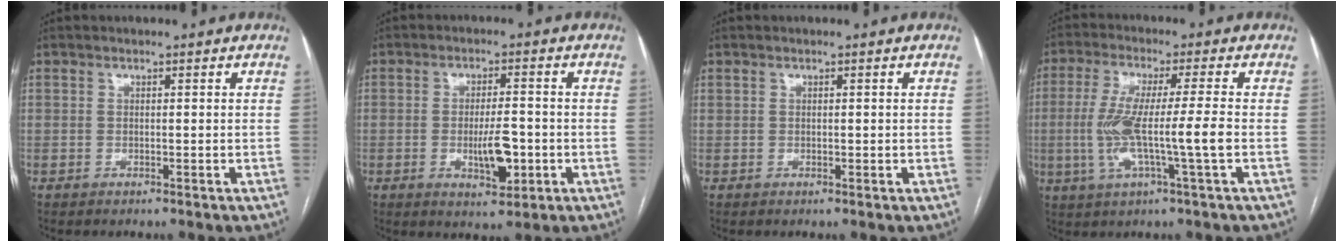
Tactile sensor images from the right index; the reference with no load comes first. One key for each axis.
{"total": 6.3, "fx": -1.5, "fy": 1.9, "fz": 5.8, "tx": -0.101, "ty": -0.007, "tz": -0.019}
{"total": 0.6, "fx": 0.3, "fy": 0.3, "fz": 0.3, "tx": -0.002, "ty": -0.001, "tz": 0.005}
{"total": 10.4, "fx": -1.5, "fy": -0.3, "fz": 10.2, "tx": -0.208, "ty": -0.007, "tz": -0.031}